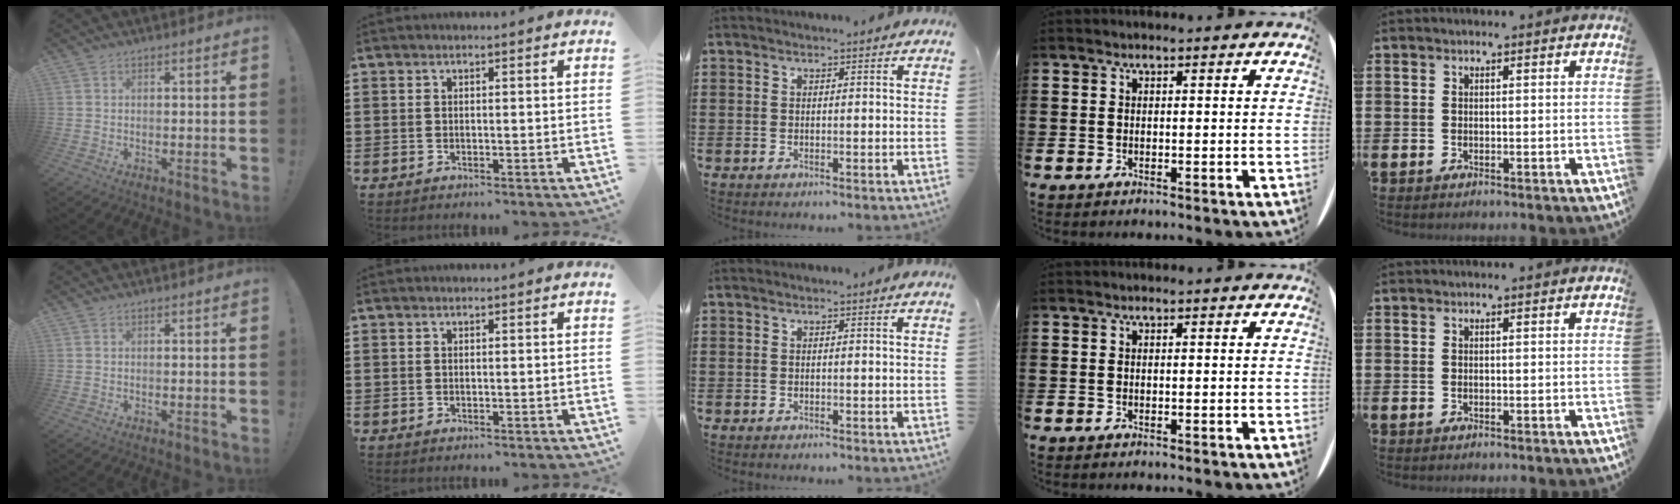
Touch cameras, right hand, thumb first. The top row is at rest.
{}